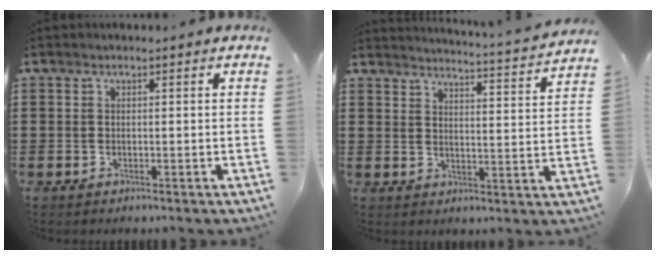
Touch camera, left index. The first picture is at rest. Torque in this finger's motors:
{"motor_torque": [1.20, -0.94, 0.23, 0.09]}